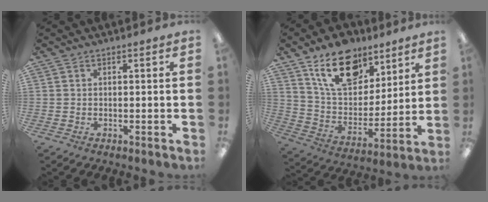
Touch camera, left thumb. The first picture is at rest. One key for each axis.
{"total": 18.2, "fx": 11.7, "fy": 10.4, "fz": 9.2, "tx": -0.153, "ty": -0.054, "tz": 0.212}